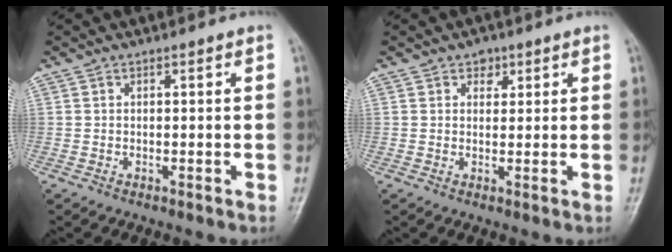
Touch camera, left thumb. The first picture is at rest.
{"total": 2.5, "force": [1.3, 1.9, 0.9], "torque": [0.005, -0.004, 0.014]}